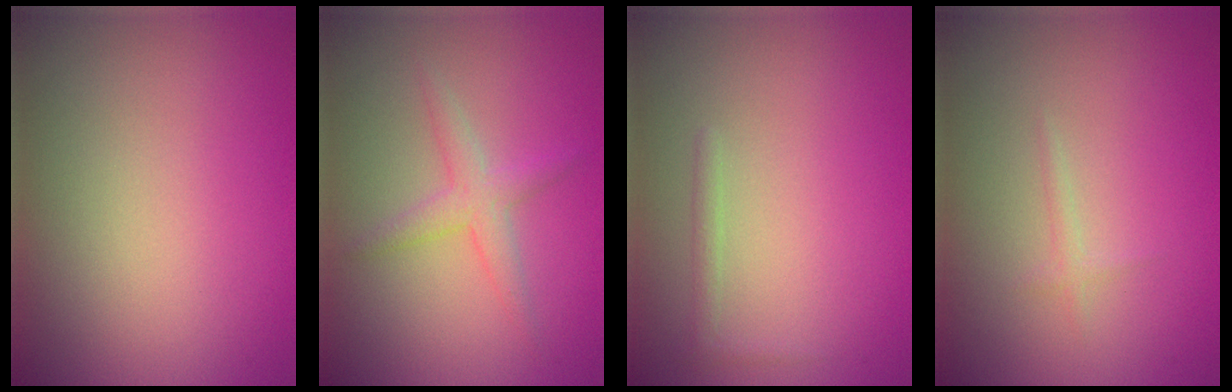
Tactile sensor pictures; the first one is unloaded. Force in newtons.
{"total": 2.2, "press": 2.2, "slide": 0.1}
{"total": 0.8, "press": 0.8, "slide": 0.0}
{"total": 0.7, "press": 0.7, "slide": 0.1}